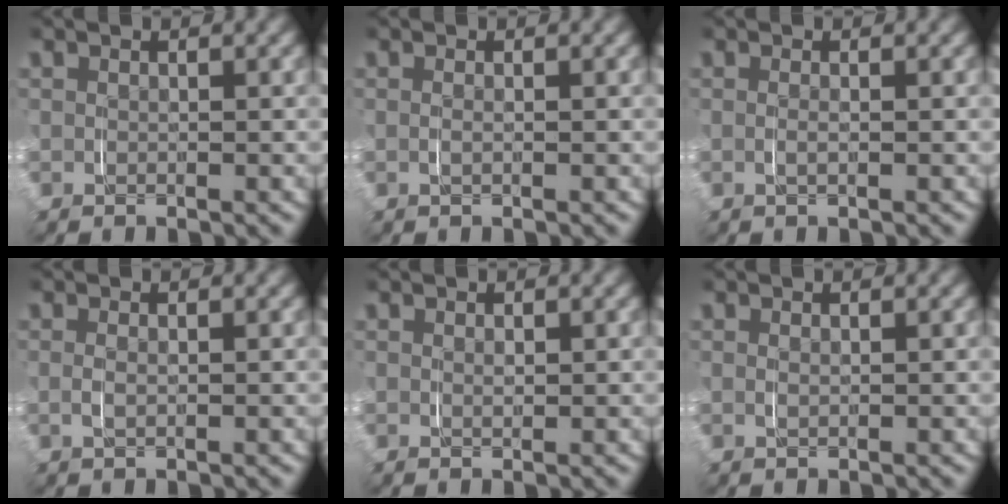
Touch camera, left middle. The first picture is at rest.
{"total": 1.1, "force": [0.2, -1.1, -0.3], "torque": [0.015, 0.003, 0.004]}
{"total": 1.4, "force": [0.3, -1.3, -0.4], "torque": [0.017, 0.004, 0.005]}
{"total": 1.7, "force": [0.5, -1.6, -0.5], "torque": [0.024, 0.004, 0.009]}
{"total": 0.6, "force": [0.4, -0.3, -0.2], "torque": [0.011, 0.002, 0.007]}
{"total": 1.3, "force": [0.5, -1.1, -0.4], "torque": [0.019, 0.004, 0.011]}